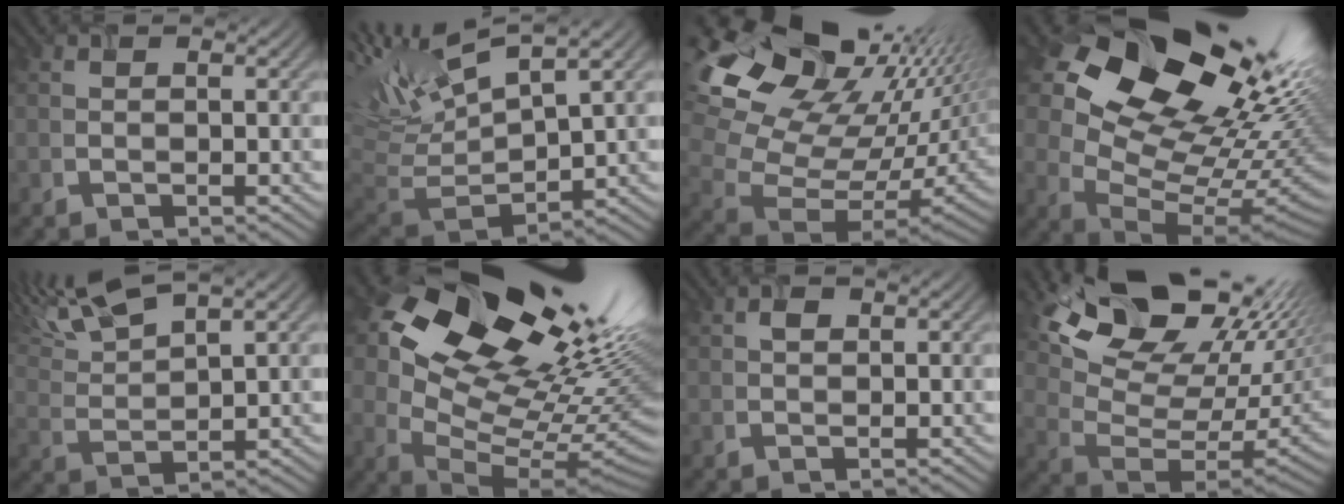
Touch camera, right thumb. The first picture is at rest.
{"total": 14.0, "force": [6.2, 5.0, 11.6], "torque": [-0.269, 0.016, 0.117]}
{"total": 19.0, "force": [10.1, 10.8, 12.0], "torque": [-0.243, 0.033, 0.196]}
{"total": 20.6, "force": [8.5, 13.7, 12.8], "torque": [-0.245, 0.016, 0.176]}
{"total": 9.3, "force": [6.7, 2.2, 6.0], "torque": [-0.139, 0.030, 0.131]}
{"total": 20.1, "force": [10.6, 10.9, 13.2], "torque": [-0.228, 0.016, 0.188]}
{"total": 1.1, "force": [0.5, 0.7, 0.7], "torque": [-0.014, 0.003, 0.007]}
{"total": 18.3, "force": [11.4, 9.6, 10.6], "torque": [-0.202, 0.006, 0.194]}